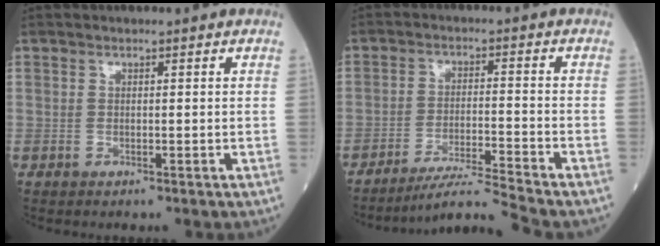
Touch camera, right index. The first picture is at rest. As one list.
[{"total": 7.5, "force": [-6.8, -2.7, 1.9], "torque": [-0.031, -0.018, -0.121]}]